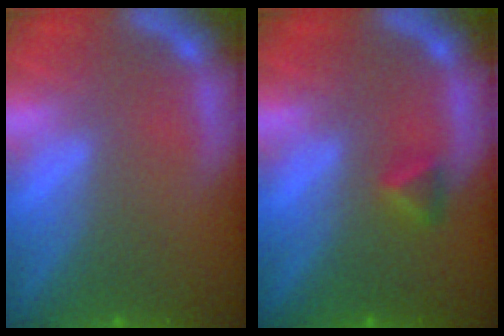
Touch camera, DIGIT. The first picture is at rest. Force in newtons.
{"total": 1.4}